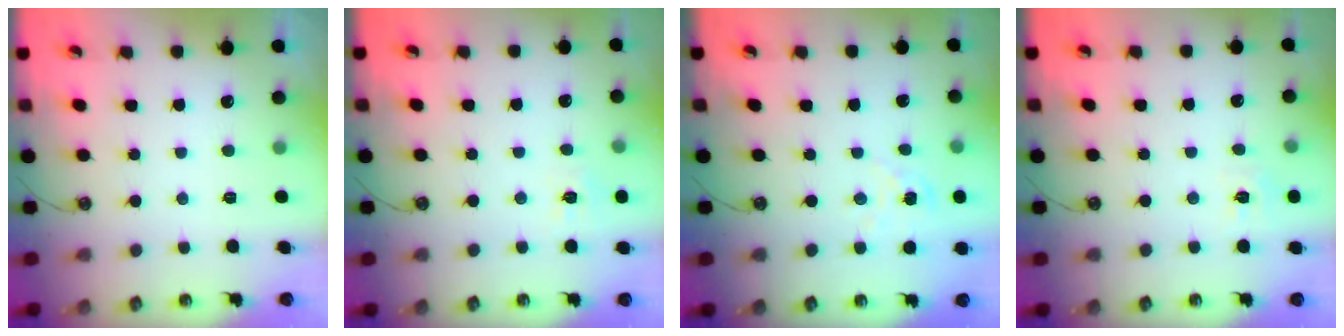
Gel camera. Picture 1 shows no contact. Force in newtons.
{"total": 7.4, "press": 7.4, "slide": 0.6}
{"total": 1.2, "press": 1.1, "slide": 0.2}
{"total": 6.3, "press": 6.3, "slide": 0.7}